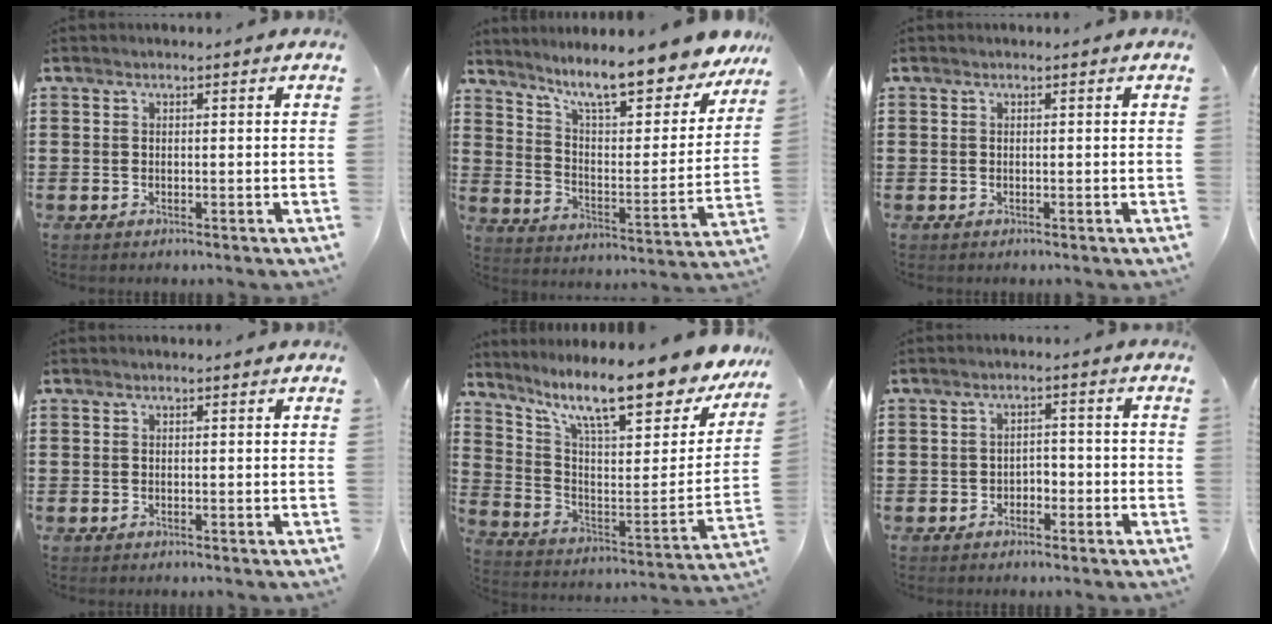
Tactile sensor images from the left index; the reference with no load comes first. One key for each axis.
{"total": 11.6, "fx": 9.8, "fy": 1.0, "fz": 6.2, "tx": -0.129, "ty": -0.064, "tz": 0.164}
{"total": 0.0}
{"total": 0.0}
{"total": 13.2, "fx": 10.1, "fy": 2.2, "fz": 8.2, "tx": -0.166, "ty": -0.080, "tz": 0.164}
{"total": 2.3, "fx": -1.9, "fy": 1.2, "fz": 0.5, "tx": -0.017, "ty": 0.004, "tz": -0.044}